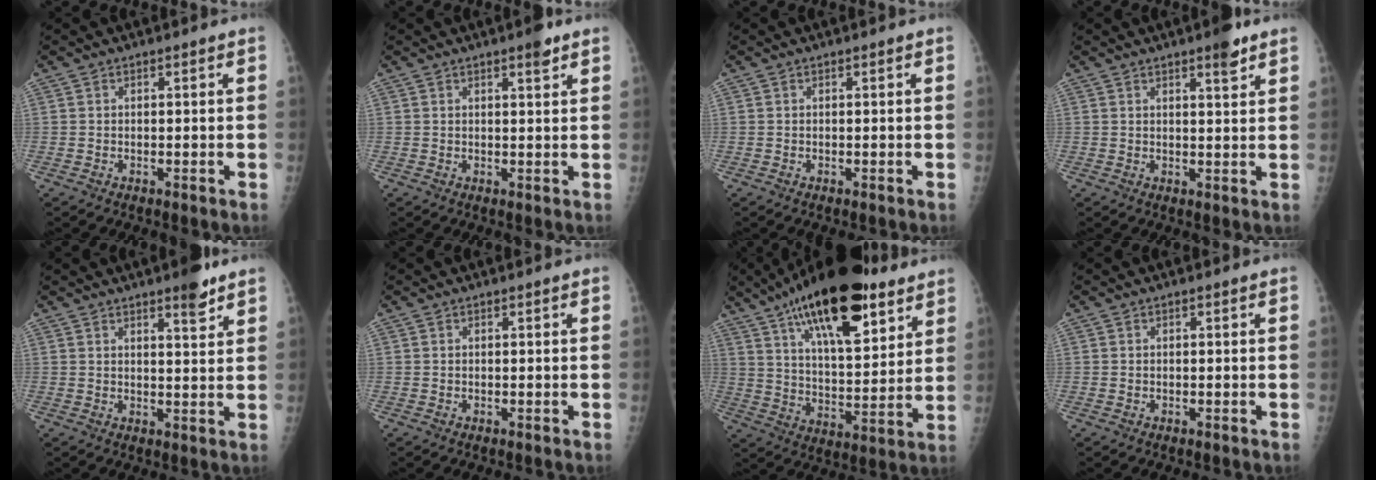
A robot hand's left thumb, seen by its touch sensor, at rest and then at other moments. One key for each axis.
{"total": 2.7, "fx": 1.8, "fy": 0.6, "fz": 1.9, "tx": -0.023, "ty": -0.008, "tz": 0.023}
{"total": 0.0}
{"total": 4.0, "fx": 2.7, "fy": 0.8, "fz": 2.8, "tx": -0.035, "ty": -0.015, "tz": 0.036}
{"total": 4.9, "fx": 3.4, "fy": 1.1, "fz": 3.3, "tx": -0.038, "ty": -0.022, "tz": 0.046}
{"total": 0.0}
{"total": 25.5, "fx": 14.5, "fy": 10.0, "fz": 18.4, "tx": -0.278, "ty": -0.034, "tz": 0.236}
{"total": 0.0}